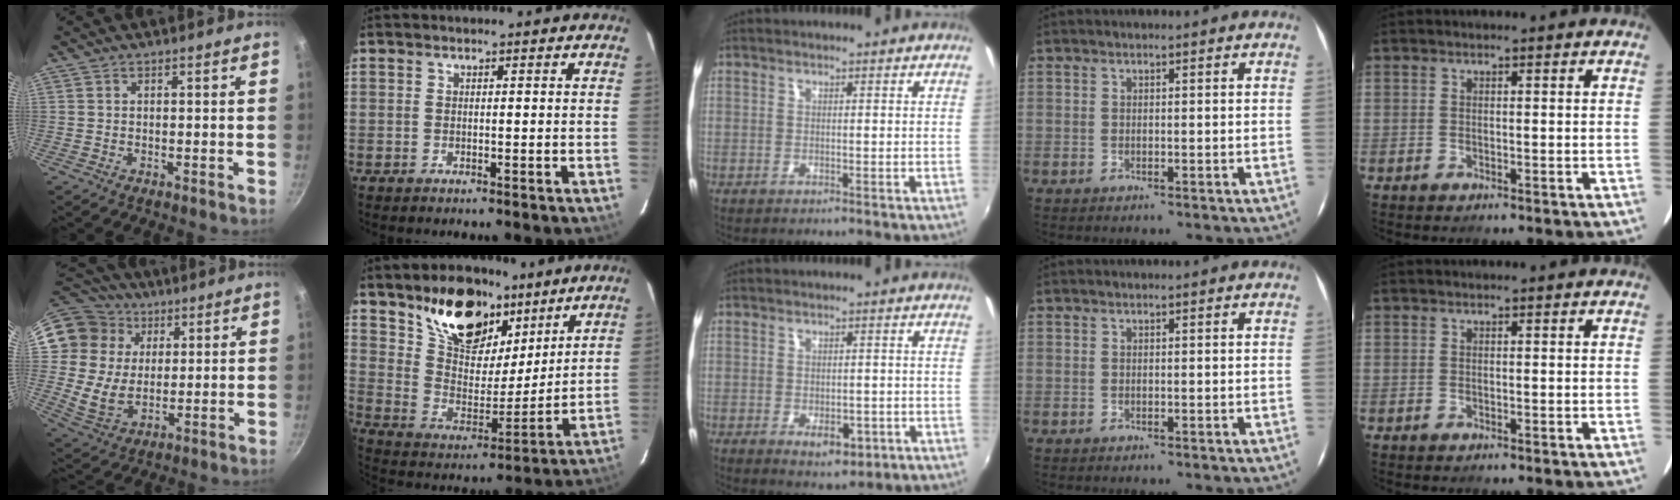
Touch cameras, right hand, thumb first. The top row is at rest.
{"thumb": {"total": 15.4, "force": [6.1, 12.9, 5.9], "torque": [-0.094, -0.009, 0.112]}, "index": {"total": 18.1, "force": [11.4, 9.8, 10.1], "torque": [-0.187, 0.023, 0.210]}, "middle": {"total": 4.8, "force": [-1.8, 2.7, 3.5], "torque": [-0.061, -0.012, -0.018]}}